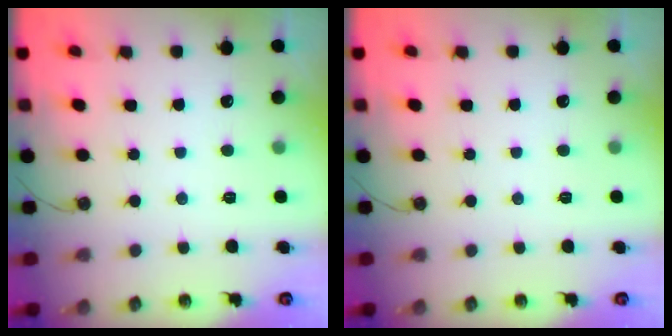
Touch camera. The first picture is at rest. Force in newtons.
{"total": 0.0}